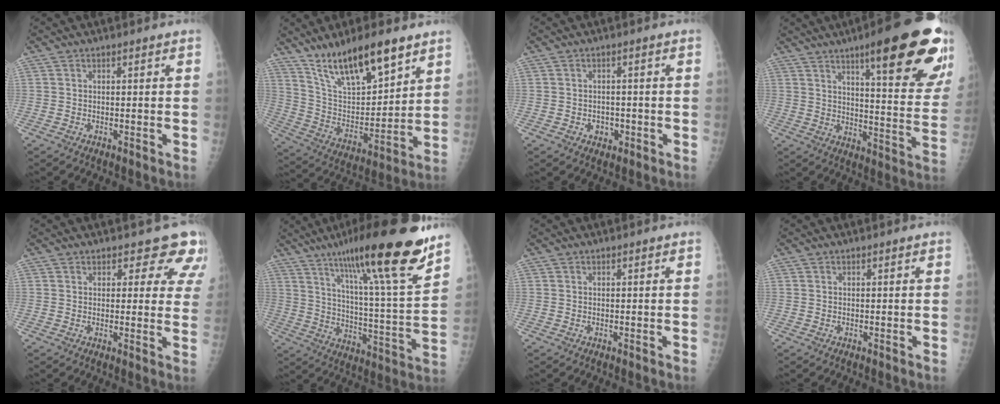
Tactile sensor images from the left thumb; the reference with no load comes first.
{"total": 17.7, "force": [12.4, 5.4, 11.4], "torque": [-0.168, -0.061, 0.234]}
{"total": 2.5, "force": [-0.9, 2.1, 1.1], "torque": [-0.002, 0.006, -0.008]}
{"total": 24.9, "force": [14.4, 5.1, 19.7], "torque": [-0.236, -0.058, 0.195]}
{"total": 7.8, "force": [6.4, 3.9, 2.3], "torque": [0.026, -0.028, 0.051]}
{"total": 24.1, "force": [16.4, 2.5, 17.4], "torque": [-0.252, -0.061, 0.257]}
{"total": 0.0}
{"total": 0.0}